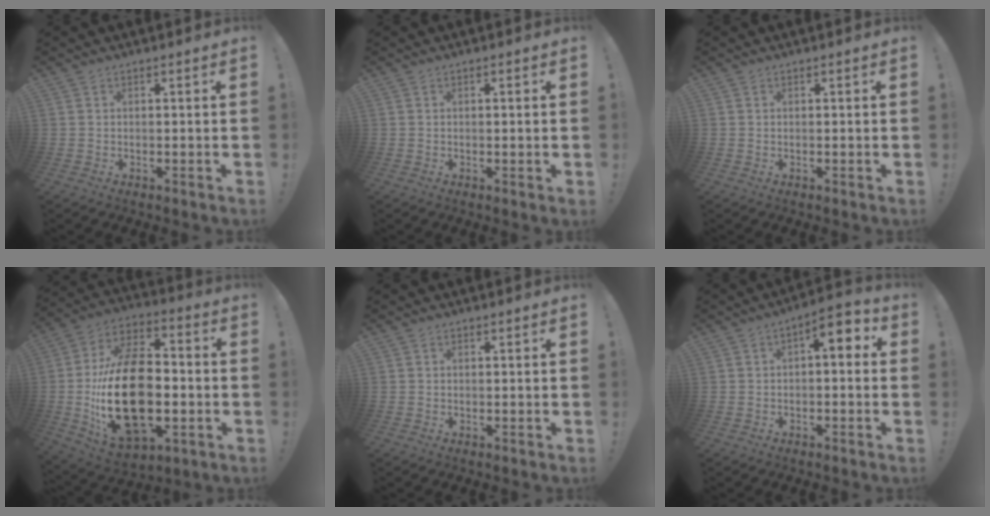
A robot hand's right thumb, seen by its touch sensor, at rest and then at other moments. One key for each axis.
{"total": 0.8, "fx": 0.0, "fy": -0.1, "fz": 0.8, "tx": -0.014, "ty": -0.002, "tz": -0.002}
{"total": 0.0}
{"total": 28.7, "fx": -3.9, "fy": 16.9, "fz": 22.9, "tx": -0.449, "ty": 0.021, "tz": -0.057}
{"total": 0.0}
{"total": 5.7, "fx": 0.8, "fy": 2.5, "fz": 5.1, "tx": -0.072, "ty": -0.007, "tz": 0.008}